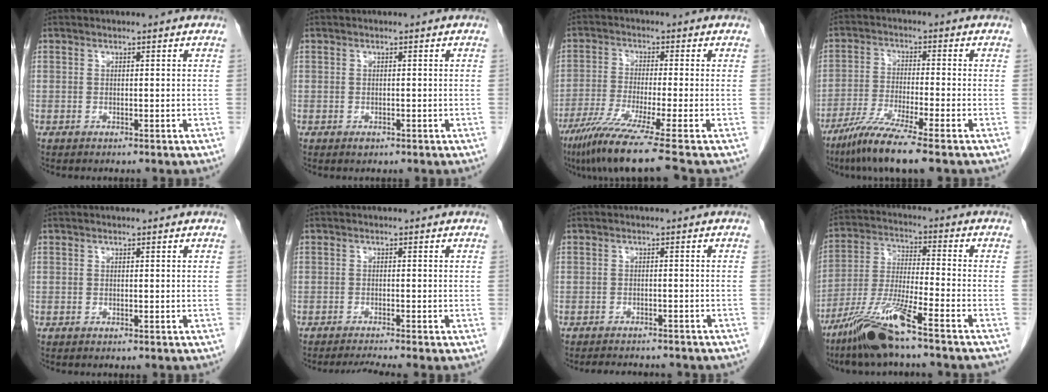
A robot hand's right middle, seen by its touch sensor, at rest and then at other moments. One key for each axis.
{"total": 0.7, "fx": -0.4, "fy": 0.4, "fz": 0.4, "tx": -0.007, "ty": 0.000, "tz": -0.004}
{"total": 10.7, "fx": -7.7, "fy": -2.1, "fz": 7.1, "tx": -0.118, "ty": -0.040, "tz": -0.130}
{"total": 9.0, "fx": -6.5, "fy": -0.6, "fz": 6.2, "tx": -0.119, "ty": -0.031, "tz": -0.119}
{"total": 0.0}
{"total": 2.9, "fx": -2.5, "fy": -1.3, "fz": 0.8, "tx": -0.021, "ty": -0.016, "tz": -0.045}
{"total": 8.2, "fx": -7.3, "fy": 2.1, "fz": 3.0, "tx": -0.042, "ty": 0.000, "tz": -0.085}
{"total": 12.8, "fx": -9.1, "fy": -0.1, "fz": 8.9, "tx": -0.183, "ty": -0.028, "tz": -0.171}